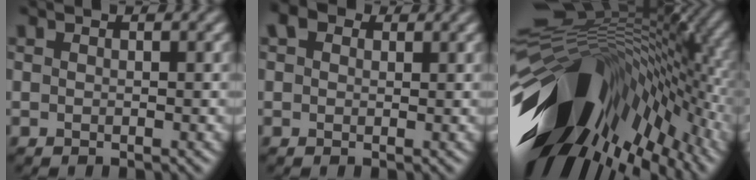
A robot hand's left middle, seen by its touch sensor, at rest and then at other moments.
{"total": 2.0, "force": [1.0, 1.4, 0.9], "torque": [-0.015, 0.005, 0.009]}
{"total": 18.2, "force": [-2.3, 9.8, 15.1], "torque": [-0.264, -0.005, -0.046]}